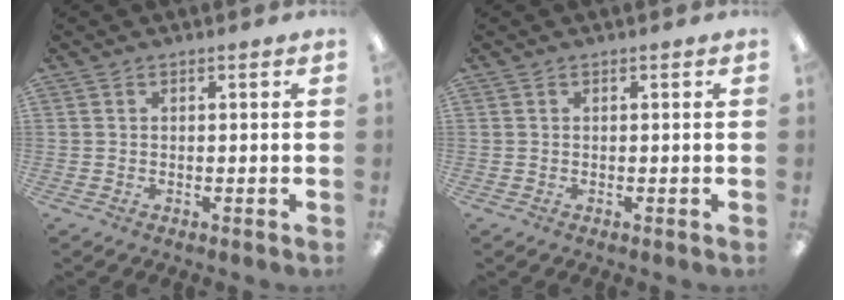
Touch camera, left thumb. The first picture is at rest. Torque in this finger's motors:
{"motor_torque": [-0.47, 0.30, 0.00, 0.00, 0.00]}